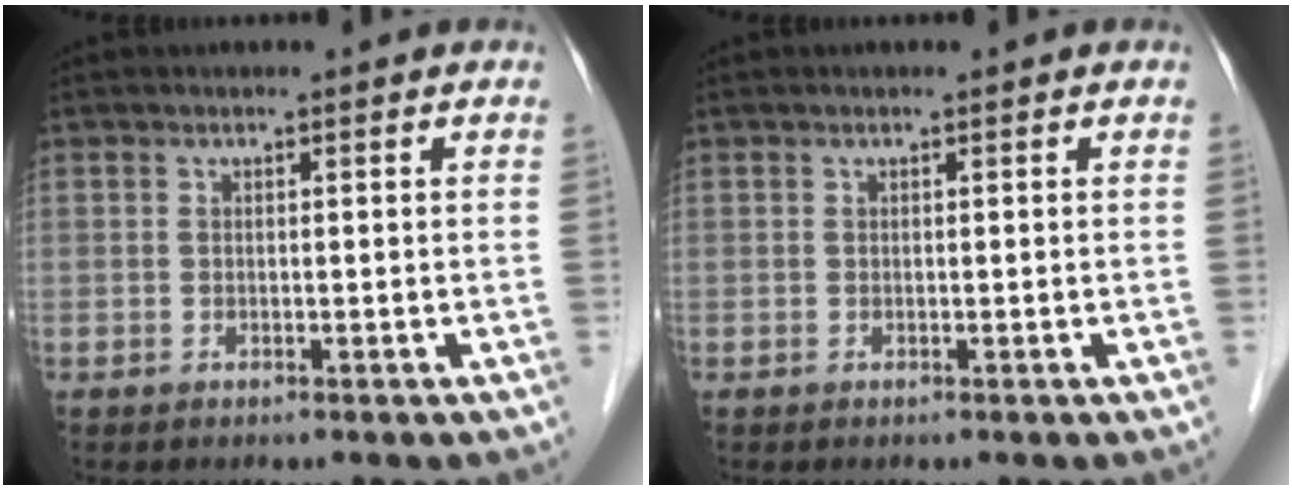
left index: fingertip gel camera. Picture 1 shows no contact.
{"total": 0.0}